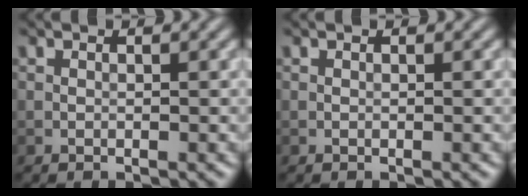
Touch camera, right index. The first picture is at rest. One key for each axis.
{"total": 0.0}